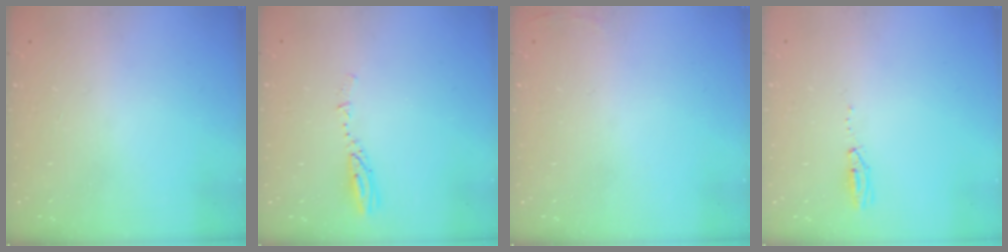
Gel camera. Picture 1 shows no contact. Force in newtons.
{"total": 3.4, "press": 3.4, "slide": 0.2}
{"total": 2.5, "press": 2.4, "slide": 0.9}
{"total": 3.5, "press": 2.9, "slide": 2.0}